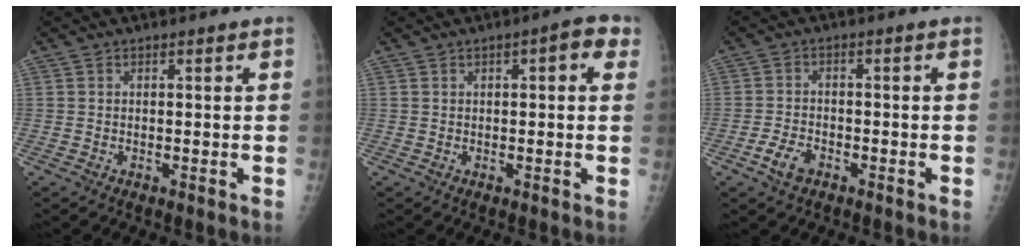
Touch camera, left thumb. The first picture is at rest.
{"total": 4.3, "force": [1.7, 1.6, 3.7], "torque": [-0.036, 0.003, 0.014]}
{"total": 4.1, "force": [-2.2, 2.4, 2.4], "torque": [-0.044, 0.010, -0.041]}